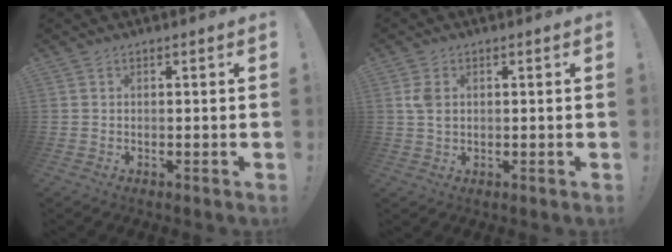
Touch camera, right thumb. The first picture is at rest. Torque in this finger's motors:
{"motor_torque": [0.58, 0.75, 0.07, -0.09, 0.00]}